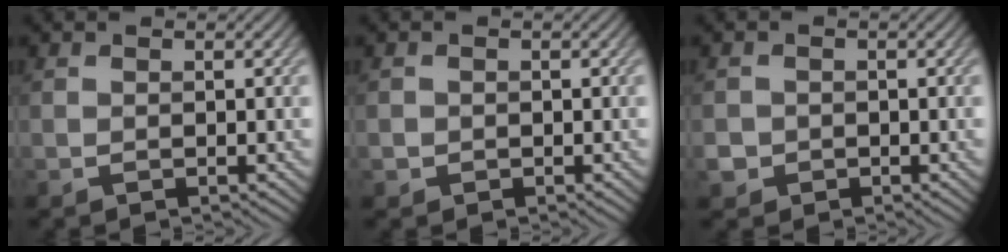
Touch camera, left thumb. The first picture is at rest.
{"total": 1.1, "force": [-0.3, 1.0, 0.1], "torque": [0.003, -0.005, -0.008]}
{"total": 2.3, "force": [-0.8, 2.1, 0.5], "torque": [-0.013, -0.009, -0.016]}